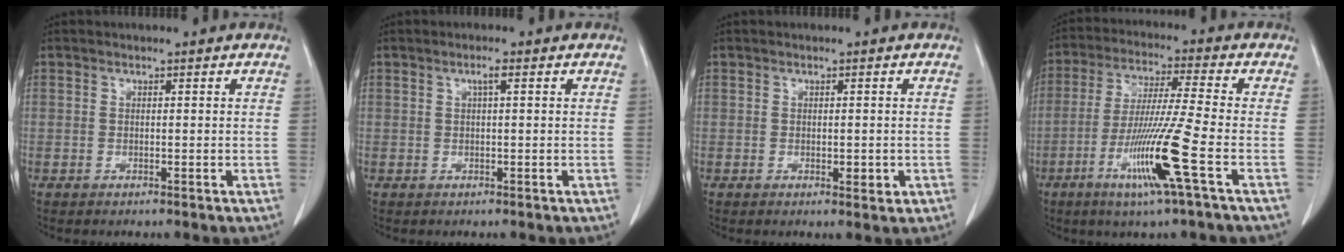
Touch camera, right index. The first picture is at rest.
{"total": 1.2, "force": [0.4, 0.0, 1.2], "torque": [-0.022, 0.004, 0.006]}
{"total": 1.9, "force": [-0.4, 0.8, 1.7], "torque": [-0.018, -0.001, 0.002]}
{"total": 12.4, "force": [-4.8, -1.6, 11.3], "torque": [-0.217, -0.023, -0.092]}